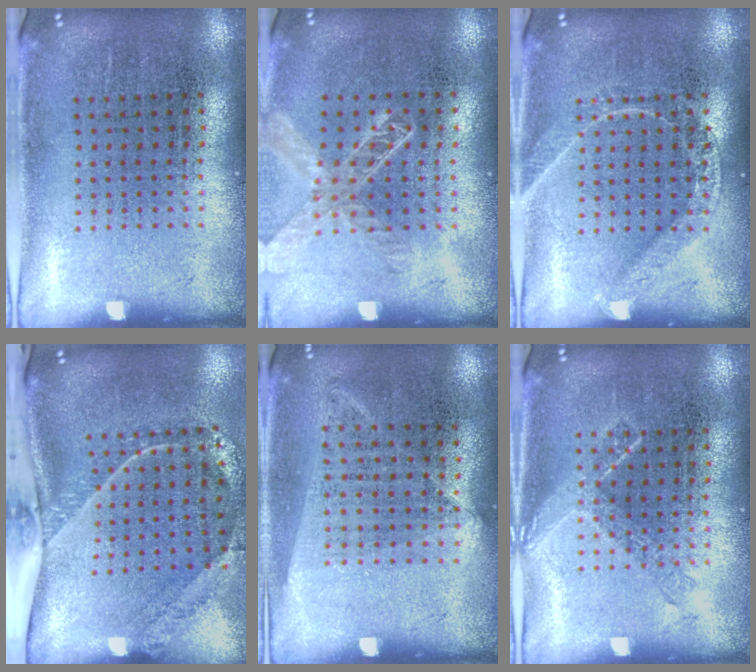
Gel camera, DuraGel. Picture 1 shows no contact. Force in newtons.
{"total": 1.4, "press": 1.3, "slide": 0.5}
{"total": 1.8, "press": 1.8, "slide": 0.3}
{"total": 2.6, "press": 1.7, "slide": 2.0}
{"total": 1.0, "press": 0.9, "slide": 0.5}
{"total": 1.0, "press": 0.9, "slide": 0.2}